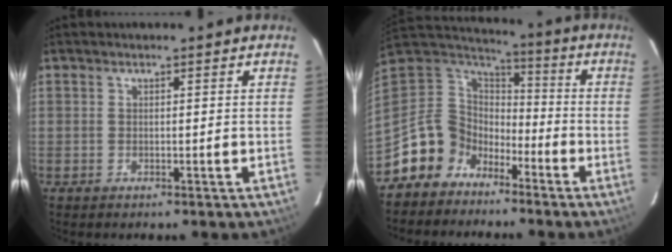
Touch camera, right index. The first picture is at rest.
{"total": 11.7, "force": [-7.8, 8.6, 1.5], "torque": [-0.061, 0.036, -0.148]}